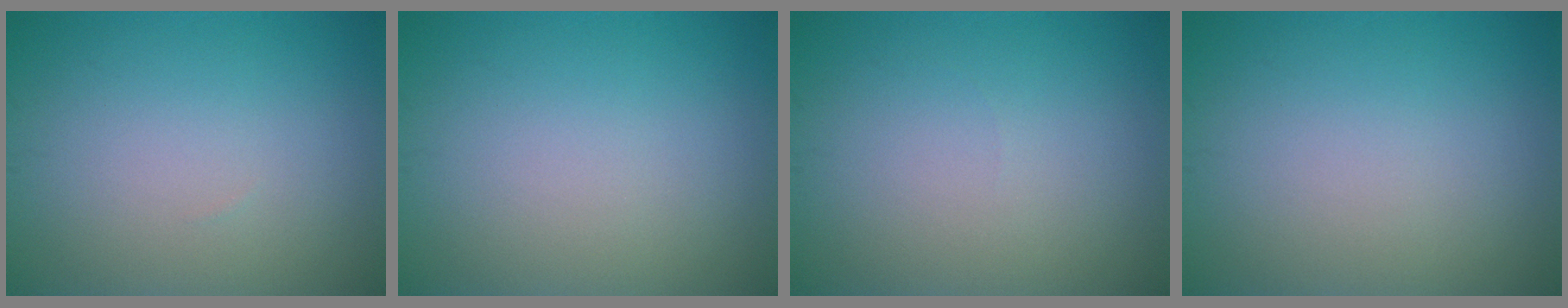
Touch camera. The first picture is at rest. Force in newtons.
{"total": 0.0}
{"total": 0.0}
{"total": 0.0}